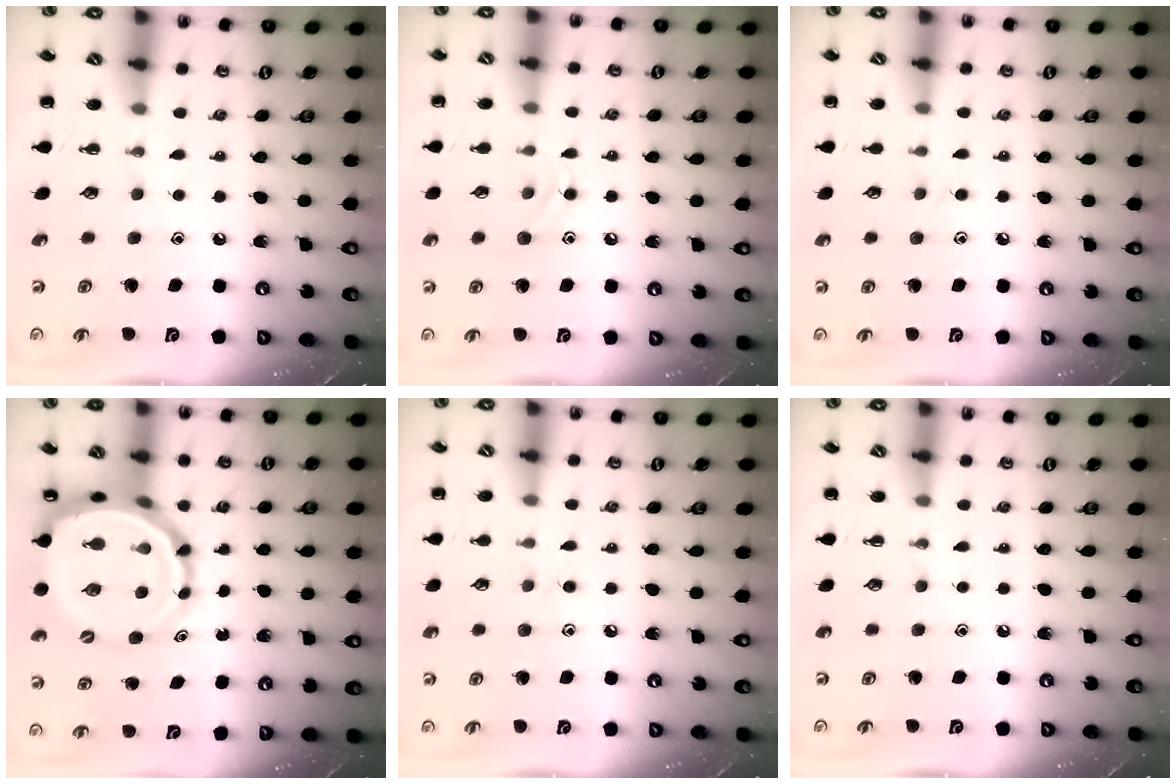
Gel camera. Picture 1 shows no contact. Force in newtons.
{"total": 8.5, "press": 8.4, "slide": 1.3}
{"total": 6.4, "press": 6.0, "slide": 2.3}
{"total": 9.1, "press": 8.9, "slide": 1.9}
{"total": 7.6, "press": 7.1, "slide": 2.6}
{"total": 0.0}